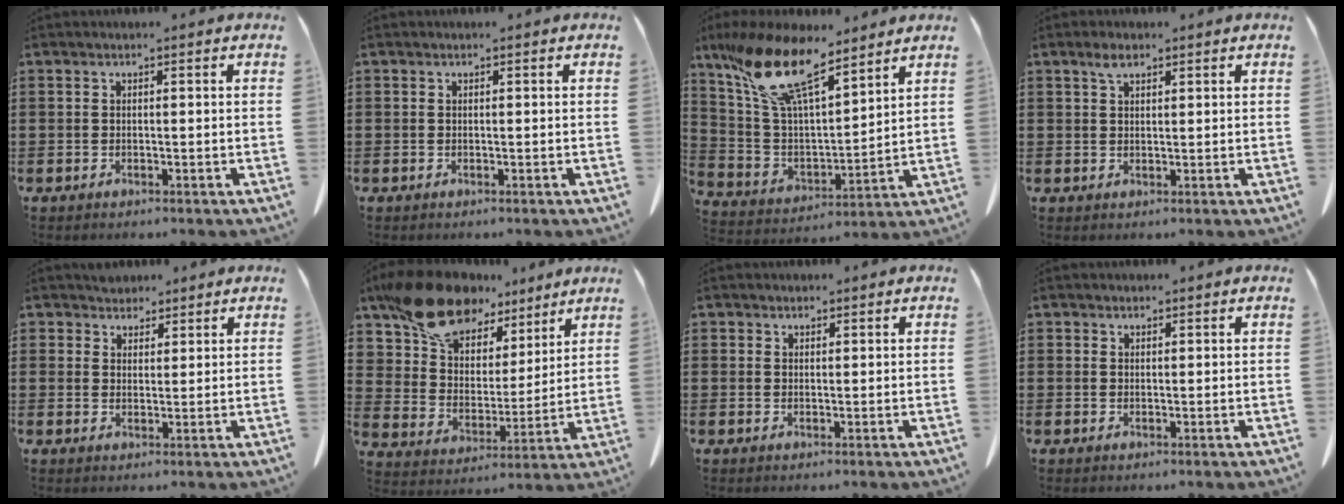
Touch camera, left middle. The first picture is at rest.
{"total": 0.0}
{"total": 15.5, "force": [10.8, 5.0, 9.9], "torque": [-0.235, -0.042, 0.189]}
{"total": 2.4, "force": [1.6, 1.0, 1.5], "torque": [-0.025, 0.000, 0.028]}
{"total": 3.5, "force": [3.0, 1.8, 0.0], "torque": [-0.013, 0.002, 0.058]}
{"total": 14.8, "force": [12.0, 6.9, 5.2], "torque": [-0.139, -0.066, 0.224]}
{"total": 1.6, "force": [1.4, 0.8, -0.1], "torque": [-0.004, 0.001, 0.029]}
{"total": 1.3, "force": [1.2, 0.7, 0.0], "torque": [-0.004, 0.001, 0.024]}